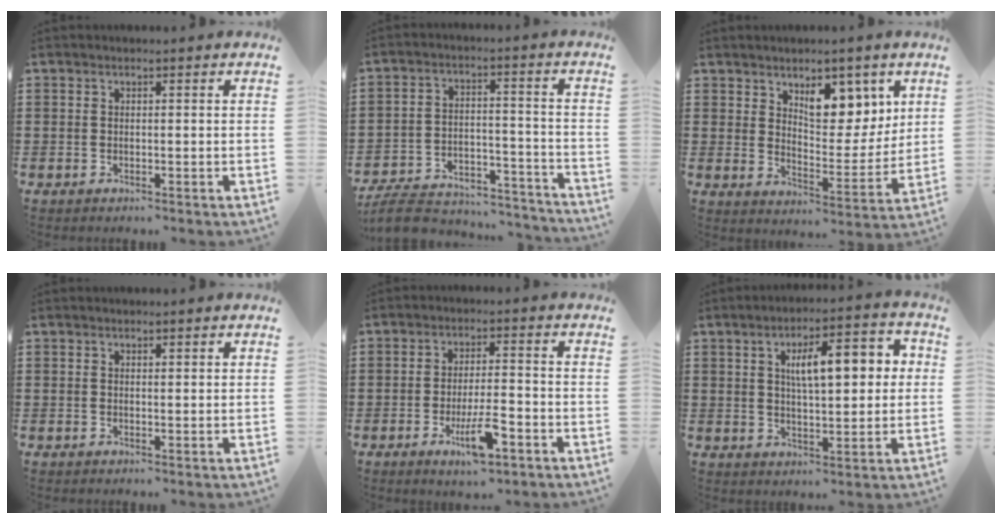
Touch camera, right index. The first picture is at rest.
{"total": 8.1, "force": [-7.5, 1.7, 2.6], "torque": [-0.049, 0.016, -0.147]}
{"total": 8.4, "force": [5.1, 4.5, 4.9], "torque": [-0.070, -0.021, 0.085]}
{"total": 0.6, "force": [0.4, 0.3, 0.3], "torque": [-0.007, 0.002, 0.008]}
{"total": 7.1, "force": [-3.3, 1.8, 6.0], "torque": [-0.113, -0.004, -0.058]}
{"total": 9.0, "force": [2.1, 3.3, 8.0], "torque": [-0.133, 0.002, 0.028]}